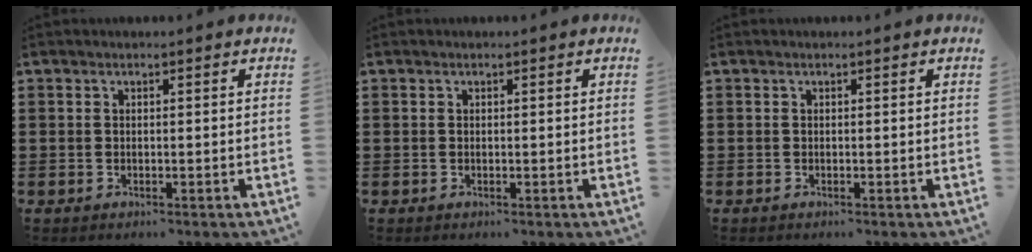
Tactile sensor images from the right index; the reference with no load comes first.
{"total": 0.0}
{"total": 0.0}